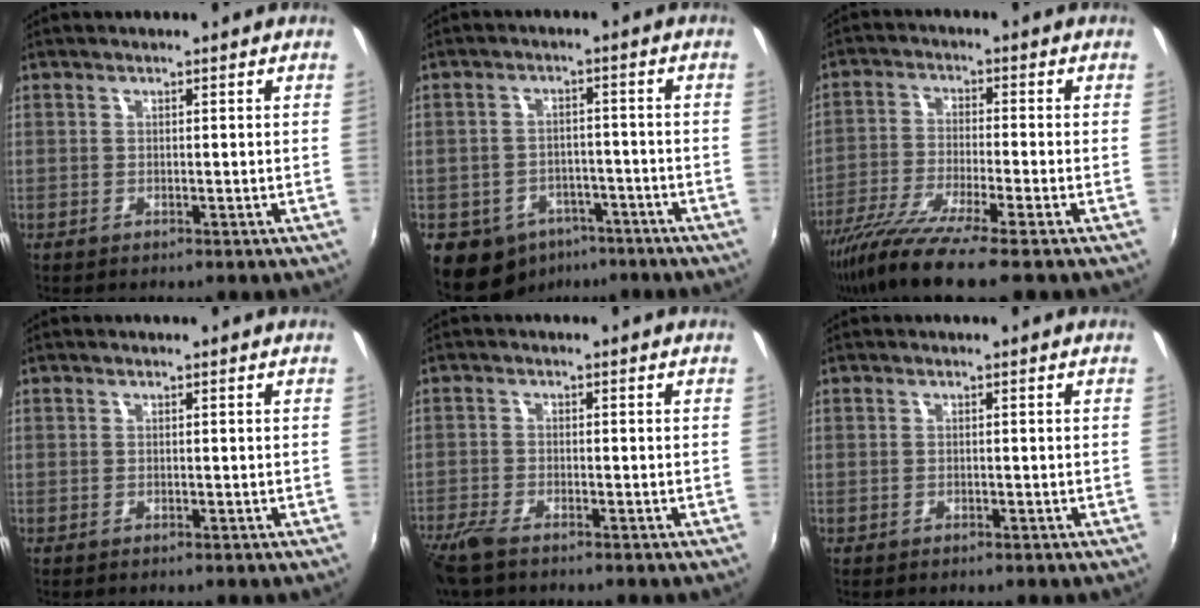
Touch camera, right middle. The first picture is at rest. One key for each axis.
{"total": 9.8, "fx": -6.1, "fy": 7.1, "fz": 3.0, "tx": -0.080, "ty": 0.009, "tz": -0.077}
{"total": 12.3, "fx": -9.2, "fy": 0.5, "fz": 8.1, "tx": -0.175, "ty": -0.042, "tz": -0.169}
{"total": 0.0}
{"total": 5.5, "fx": -4.4, "fy": 1.5, "fz": 3.1, "tx": -0.086, "ty": -0.019, "tz": -0.089}
{"total": 0.6, "fx": -0.4, "fy": 0.4, "fz": 0.1, "tx": -0.003, "ty": -0.003, "tz": -0.009}